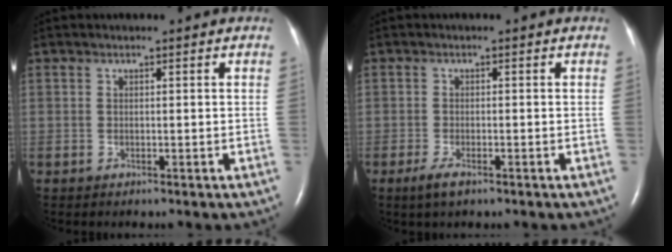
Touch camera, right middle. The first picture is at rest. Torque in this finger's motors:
{"motor_torque": [0.47, -0.34, 0.01, 0.05]}